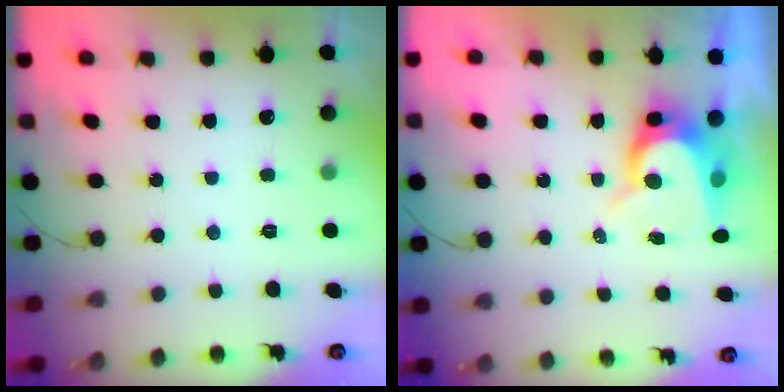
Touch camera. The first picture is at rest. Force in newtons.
{"total": 8.2, "press": 8.2, "slide": 0.5}